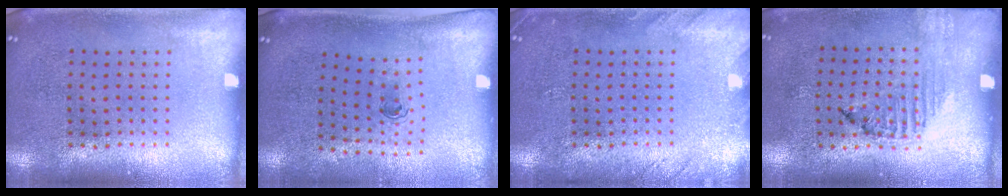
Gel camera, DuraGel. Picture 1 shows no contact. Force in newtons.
{"total": 0.6, "press": 0.3, "slide": 0.5}
{"total": 1.4, "press": 1.4, "slide": 0.1}
{"total": 1.2, "press": 1.2, "slide": 0.4}